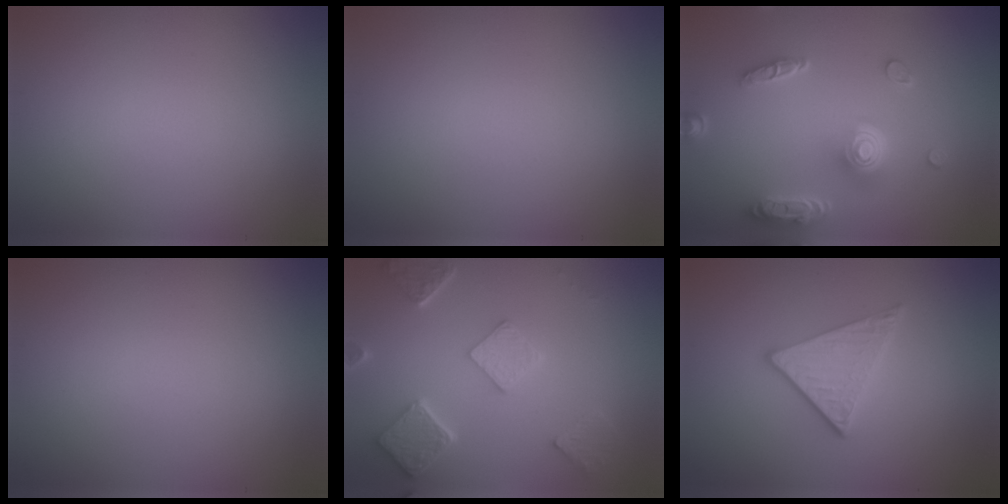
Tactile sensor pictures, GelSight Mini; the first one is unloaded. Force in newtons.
{"total": 0.0}
{"total": 5.0, "press": 4.0, "slide": 3.1}
{"total": 0.0}
{"total": 4.9, "press": 3.8, "slide": 3.0}
{"total": 2.9, "press": 2.6, "slide": 1.2}